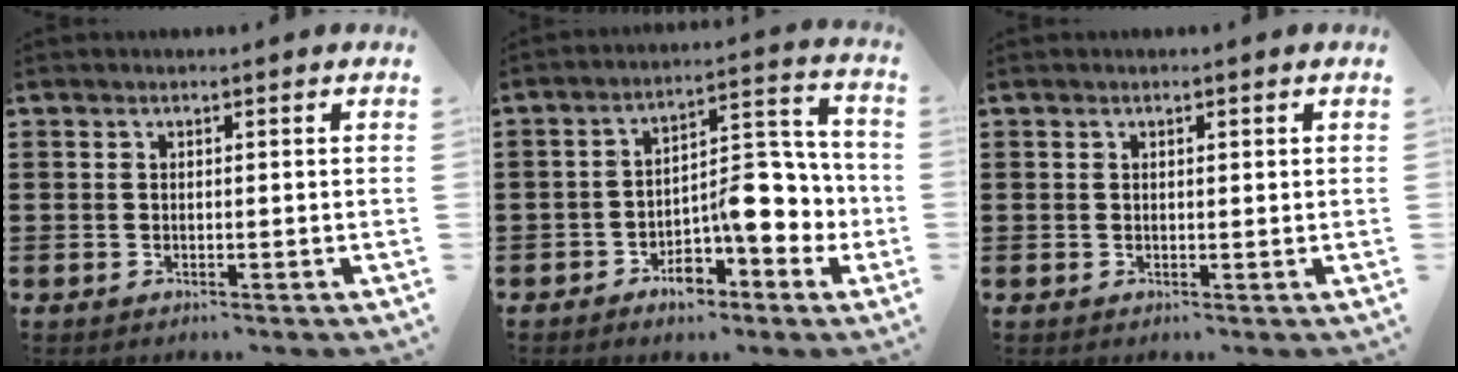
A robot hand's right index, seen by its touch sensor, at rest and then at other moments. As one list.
[{"total": 10.5, "force": [-3.6, 5.9, 7.9], "torque": [-0.091, 0.005, -0.064]}, {"total": 0.6, "force": [0.2, 0.2, 0.5], "torque": [-0.011, 0.002, 0.004]}]